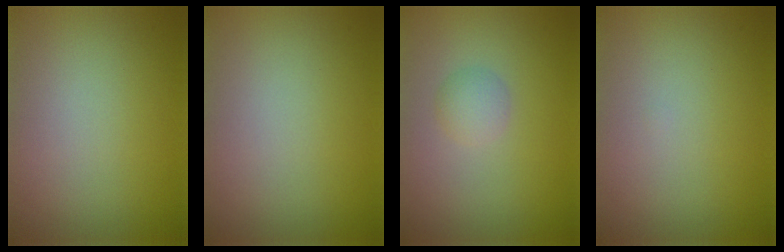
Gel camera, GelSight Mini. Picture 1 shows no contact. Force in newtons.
{"total": 0.0}
{"total": 1.5, "press": 1.4, "slide": 0.1}
{"total": 0.0}